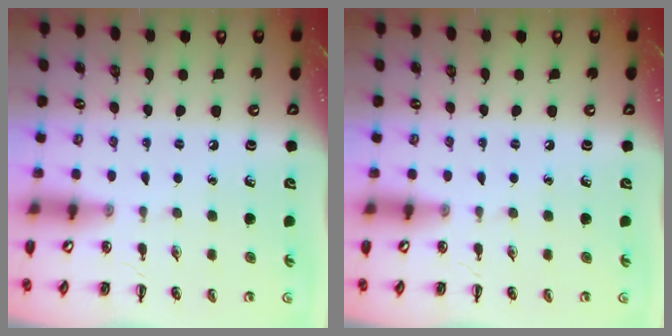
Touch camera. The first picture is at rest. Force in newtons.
{"total": 0.0}